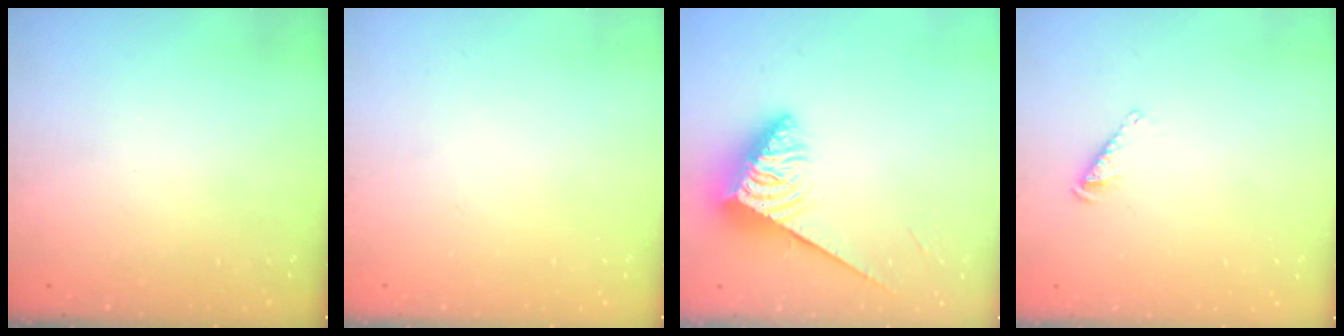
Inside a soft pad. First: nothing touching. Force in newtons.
{"total": 0.0}
{"total": 5.0, "press": 5.0, "slide": 0.1}
{"total": 2.9, "press": 2.9, "slide": 0.5}